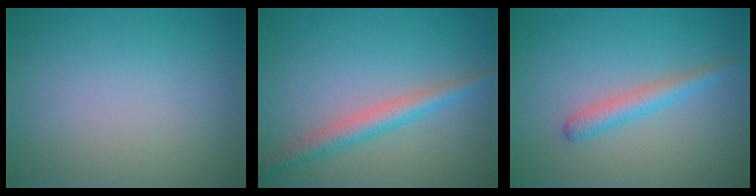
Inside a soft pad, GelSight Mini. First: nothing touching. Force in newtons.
{"total": 2.9, "press": 2.9, "slide": 0.1}
{"total": 2.1, "press": 2.1, "slide": 0.0}